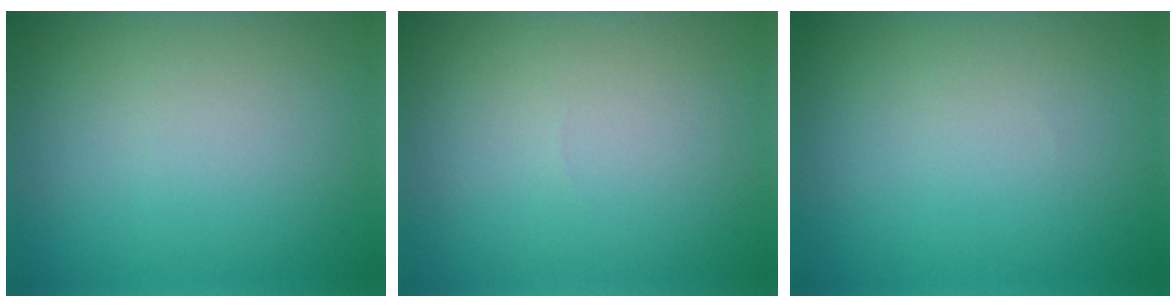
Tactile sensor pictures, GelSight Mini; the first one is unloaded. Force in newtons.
{"total": 0.0}
{"total": 0.0}